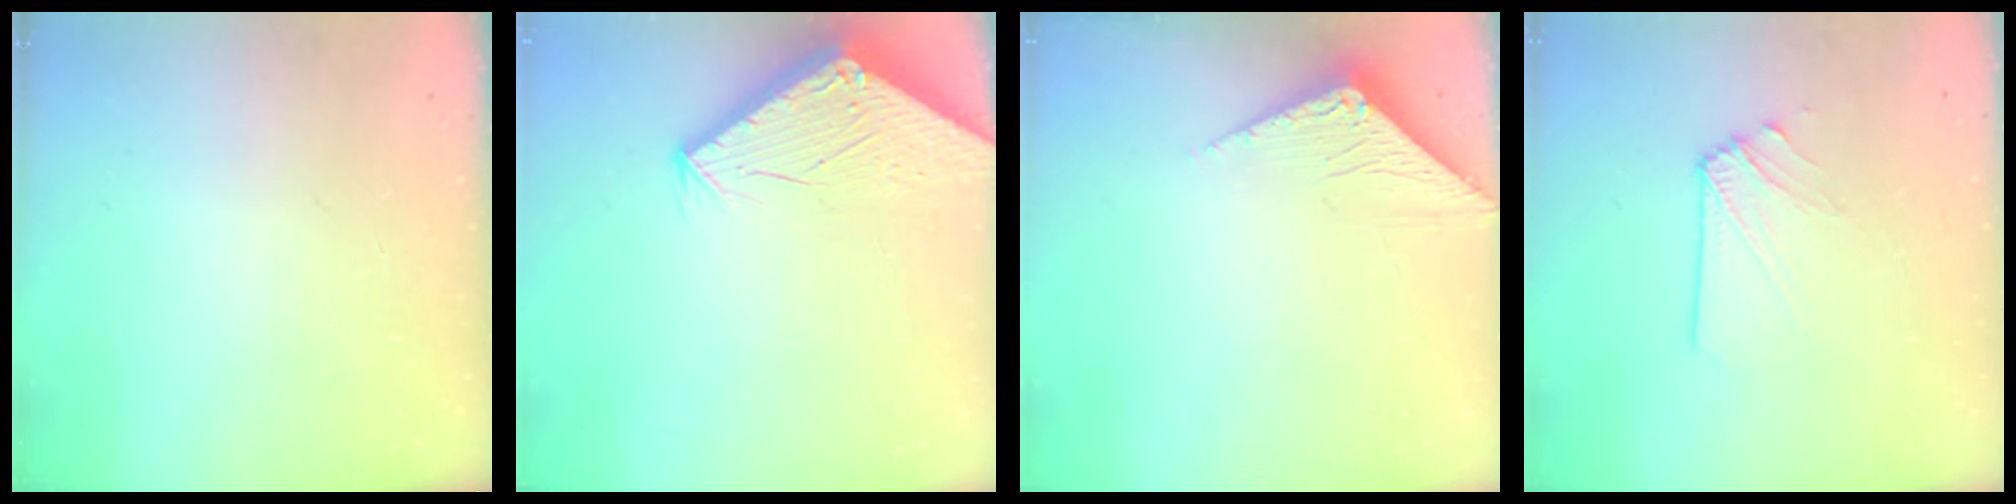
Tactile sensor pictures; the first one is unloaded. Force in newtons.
{"total": 2.7, "press": 2.7, "slide": 0.1}
{"total": 3.3, "press": 3.2, "slide": 0.3}
{"total": 2.9, "press": 2.8, "slide": 0.5}